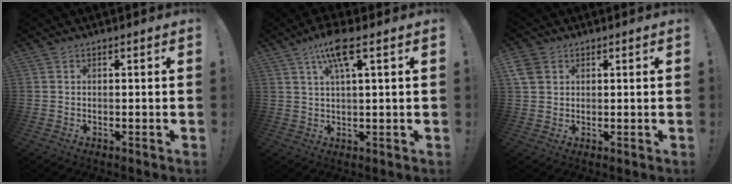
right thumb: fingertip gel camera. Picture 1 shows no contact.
{"total": 8.4, "force": [4.1, 1.5, 7.2], "torque": [-0.135, -0.005, 0.069]}
{"total": 5.6, "force": [2.5, 4.6, 2.1], "torque": [-0.041, -0.008, 0.049]}